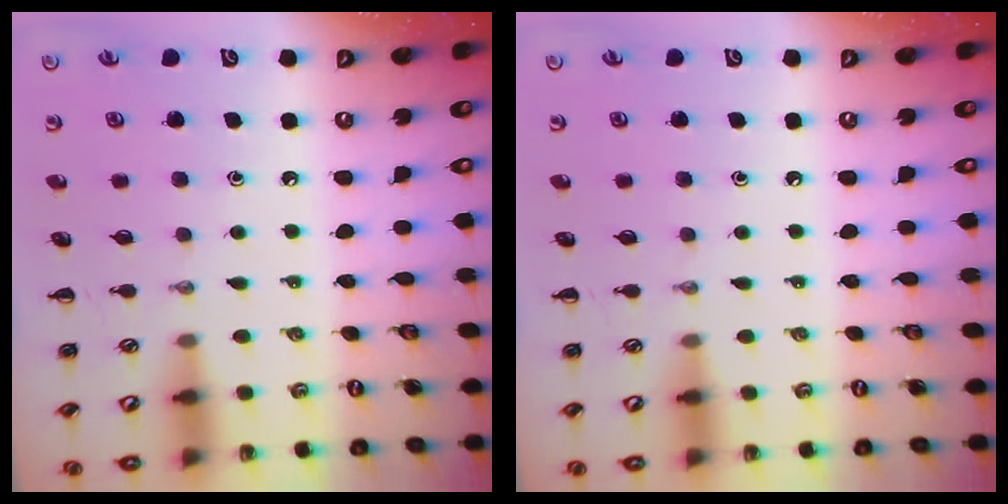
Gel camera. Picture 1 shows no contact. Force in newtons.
{"total": 0.0}